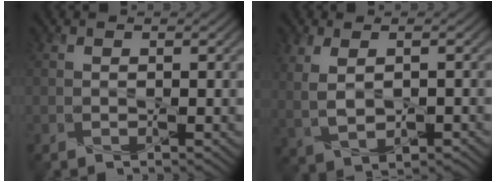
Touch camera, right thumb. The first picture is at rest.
{"total": 4.7, "force": [0.9, 2.4, 4.0], "torque": [-0.093, -0.004, 0.024]}